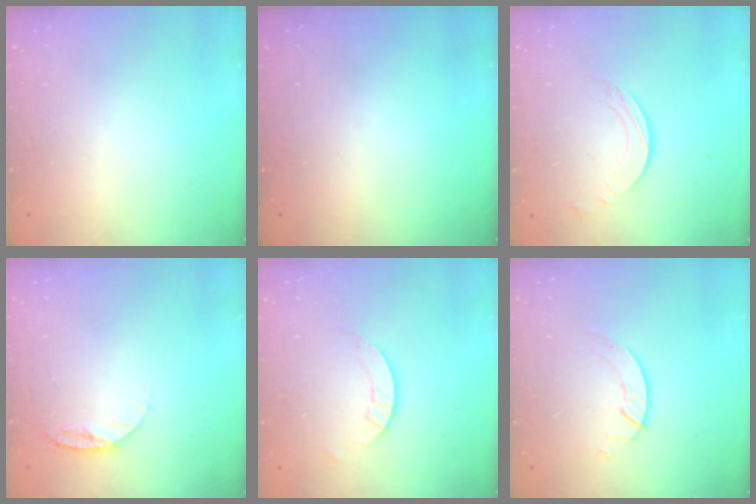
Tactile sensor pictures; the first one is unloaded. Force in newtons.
{"total": 0.0}
{"total": 1.7, "press": 1.7, "slide": 0.2}
{"total": 5.4, "press": 5.3, "slide": 0.6}
{"total": 2.9, "press": 2.9, "slide": 0.3}
{"total": 1.2, "press": 1.1, "slide": 0.2}